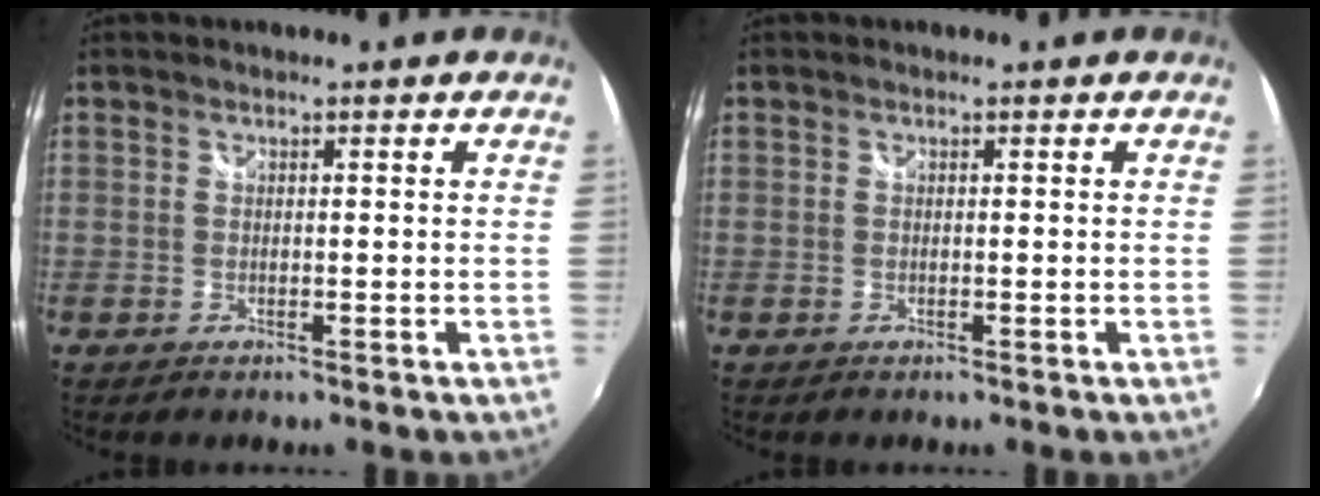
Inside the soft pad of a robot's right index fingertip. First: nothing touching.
{"total": 0.0}